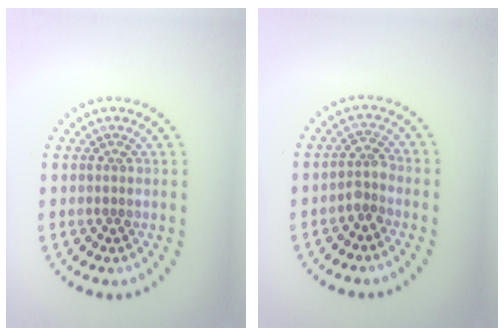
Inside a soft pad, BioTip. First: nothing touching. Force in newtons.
{"total": 1.8, "press": 1.3, "slide": 1.2}